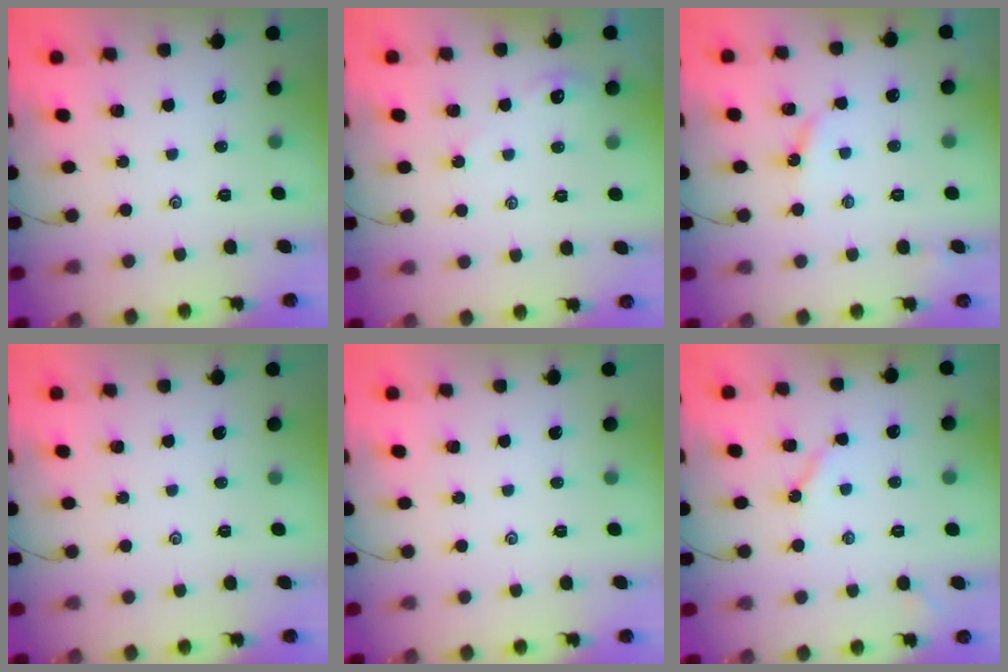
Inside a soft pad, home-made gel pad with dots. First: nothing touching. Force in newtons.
{"total": 2.6, "press": 2.5, "slide": 0.5}
{"total": 3.3, "press": 3.3, "slide": 0.3}
{"total": 0.0}
{"total": 0.0}
{"total": 3.5, "press": 3.5, "slide": 0.3}